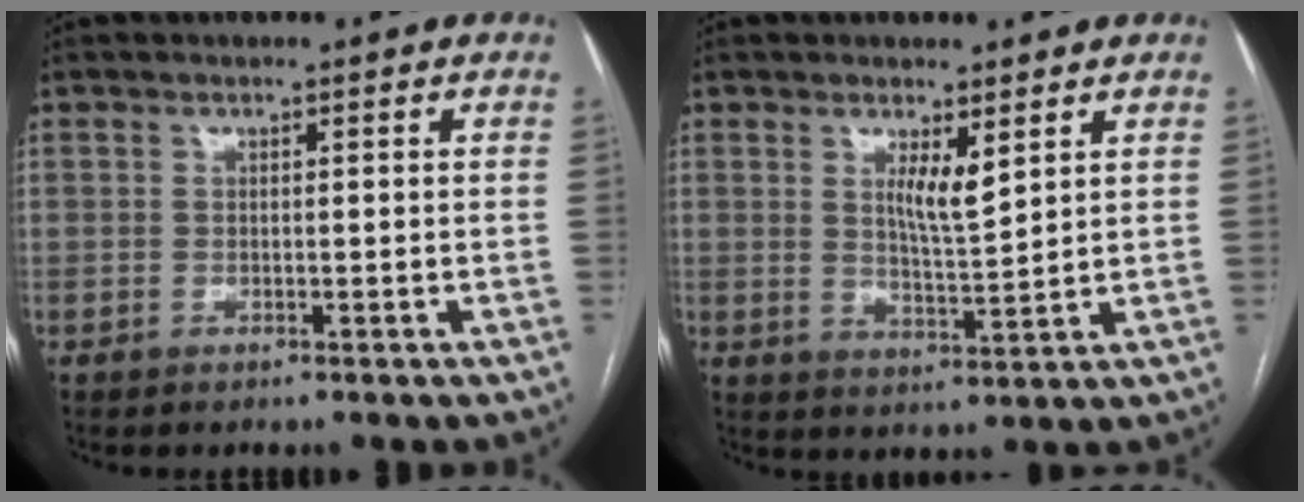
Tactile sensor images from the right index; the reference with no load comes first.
{"total": 4.5, "force": [2.2, 0.7, 3.9], "torque": [-0.071, -0.013, 0.044]}